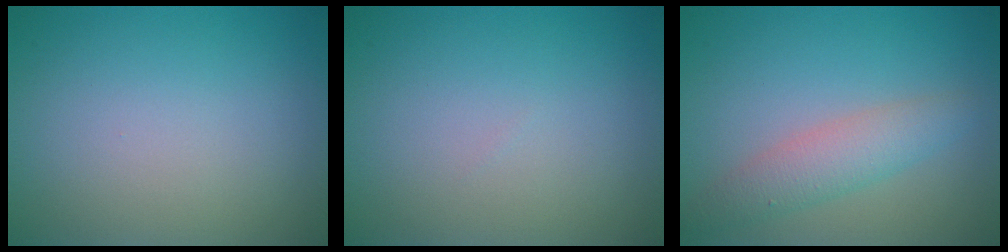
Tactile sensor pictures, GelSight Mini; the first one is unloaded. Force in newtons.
{"total": 0.0}
{"total": 3.2, "press": 3.2, "slide": 0.2}